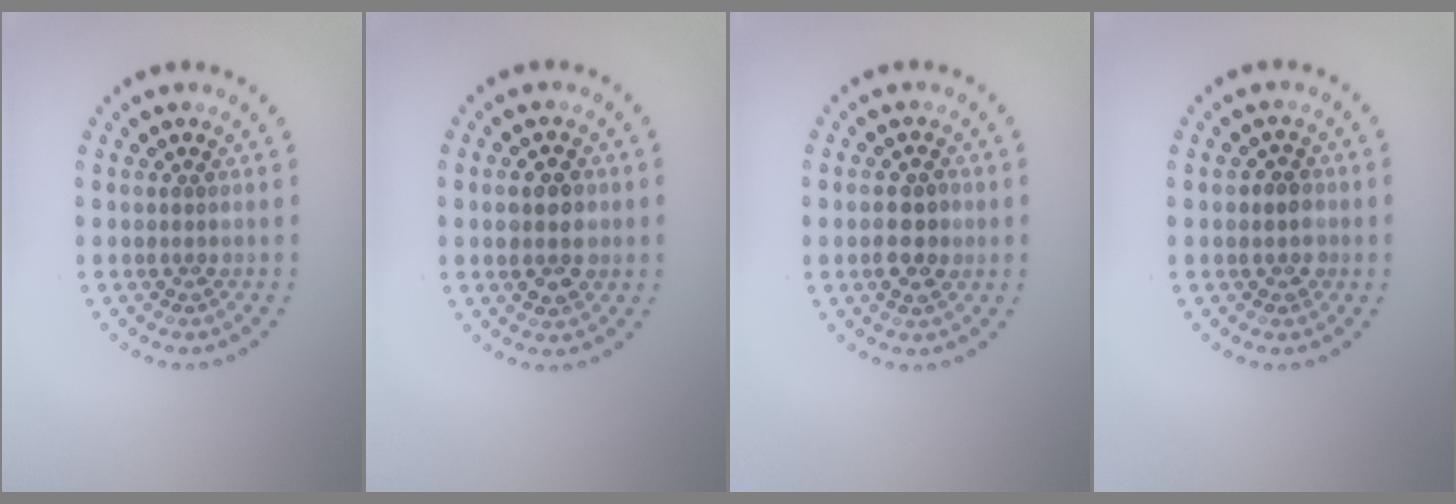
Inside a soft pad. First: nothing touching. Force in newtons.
{"total": 3.6, "press": 3.6, "slide": 0.2}
{"total": 2.9, "press": 2.9, "slide": 0.2}
{"total": 1.4, "press": 1.3, "slide": 0.5}